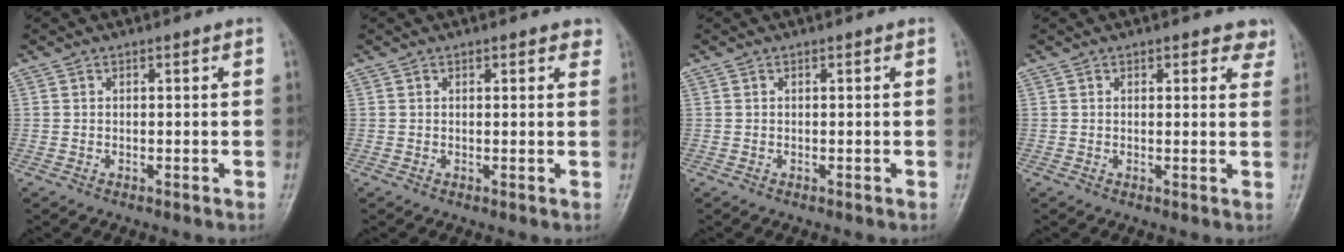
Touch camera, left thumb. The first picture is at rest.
{"total": 2.3, "force": [1.4, 1.0, 1.5], "torque": [-0.006, -0.003, 0.013]}
{"total": 0.0}
{"total": 3.9, "force": [2.7, 2.1, 1.9], "torque": [0.011, -0.010, 0.026]}